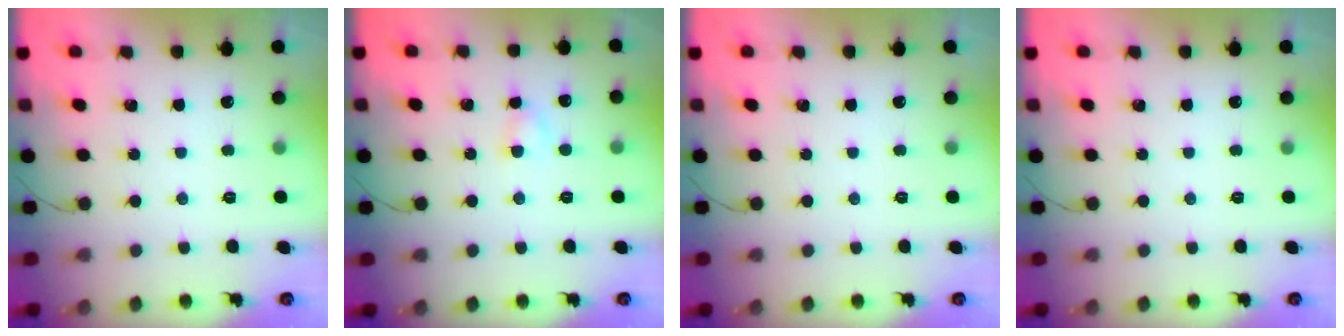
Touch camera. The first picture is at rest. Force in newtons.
{"total": 3.2, "press": 2.9, "slide": 1.3}
{"total": 0.0}
{"total": 0.0}